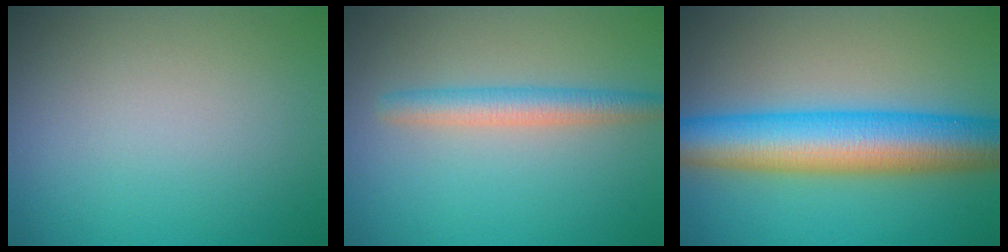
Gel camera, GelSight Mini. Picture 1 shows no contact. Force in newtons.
{"total": 2.9, "press": 2.9, "slide": 0.1}
{"total": 10.5, "press": 10.5, "slide": 0.2}